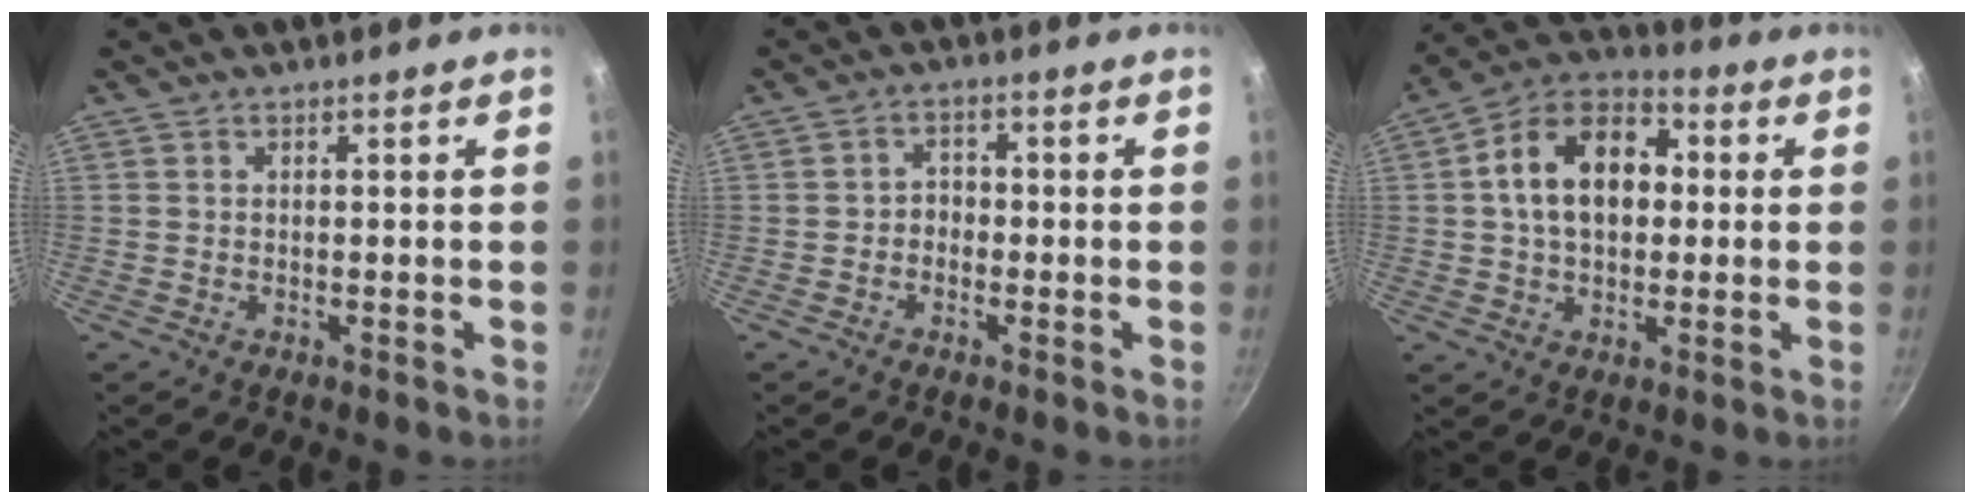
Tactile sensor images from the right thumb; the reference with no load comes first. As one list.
[{"total": 2.5, "force": [-1.0, 2.0, 1.1], "torque": [-0.001, 0.016, -0.021]}, {"total": 15.2, "force": [1.7, 10.4, 11.0], "torque": [-0.147, 0.029, 0.011]}]